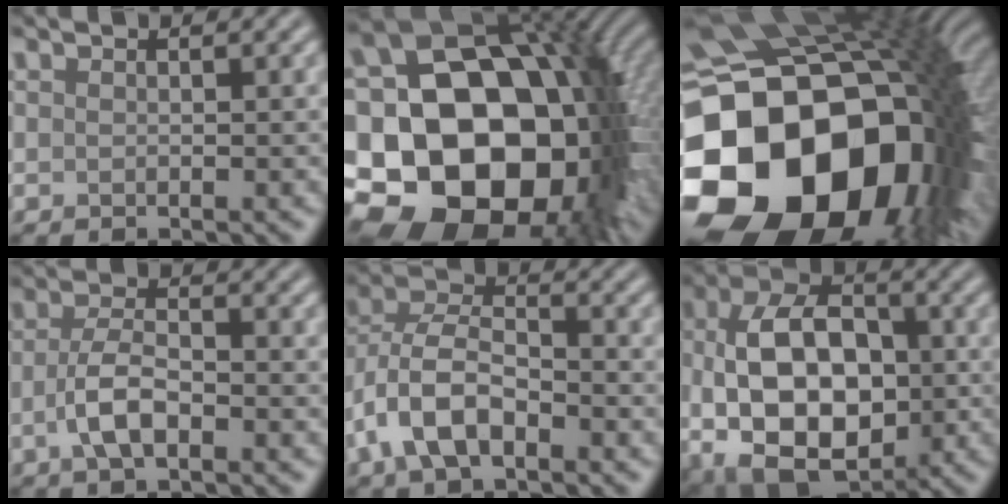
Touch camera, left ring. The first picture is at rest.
{"total": 23.3, "force": [-5.7, 17.0, 14.9], "torque": [-0.217, -0.011, -0.131]}
{"total": 22.5, "force": [-5.3, 16.5, 14.4], "torque": [-0.301, -0.064, -0.061]}
{"total": 3.6, "force": [-1.2, 1.5, 3.0], "torque": [-0.063, 0.001, -0.030]}
{"total": 6.7, "force": [-2.8, 3.7, 4.9], "torque": [-0.100, 0.008, -0.064]}
{"total": 13.8, "force": [-1.1, 8.8, 10.6], "torque": [-0.185, -0.013, -0.014]}